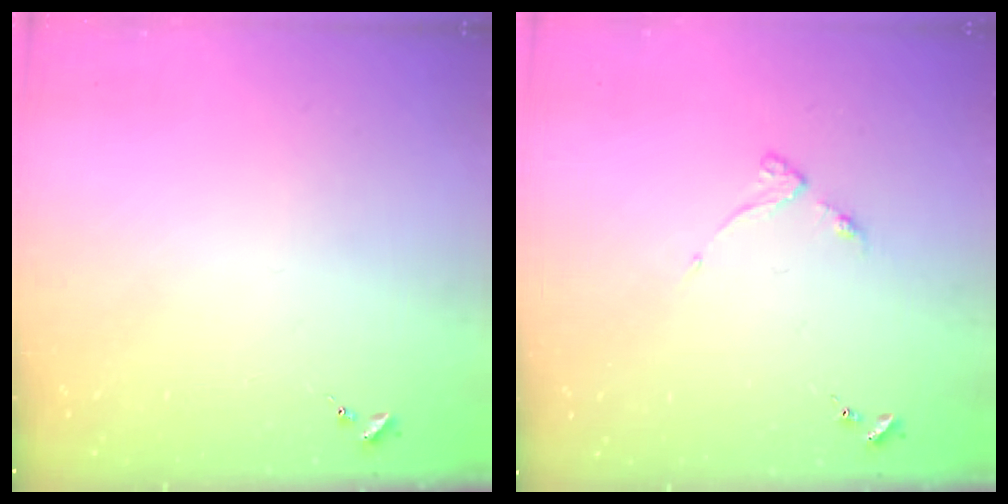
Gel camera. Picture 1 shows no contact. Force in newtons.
{"total": 3.5, "press": 3.5, "slide": 0.5}